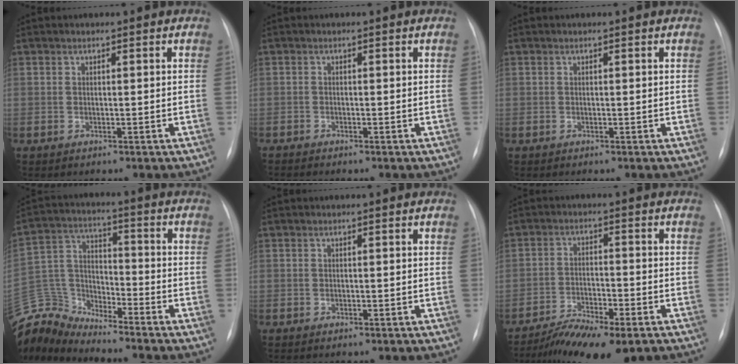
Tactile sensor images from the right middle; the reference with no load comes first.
{"total": 0.7, "force": [-0.7, 0.0, 0.1], "torque": [-0.003, -0.001, -0.016]}
{"total": 0.0}
{"total": 10.8, "force": [-10.8, 1.0, -0.2], "torque": [-0.008, 0.047, -0.218]}
{"total": 0.5, "force": [-0.3, 0.3, 0.4], "torque": [-0.006, 0.000, -0.002]}
{"total": 9.5, "force": [-6.9, 2.1, 6.2], "torque": [-0.104, -0.017, -0.116]}